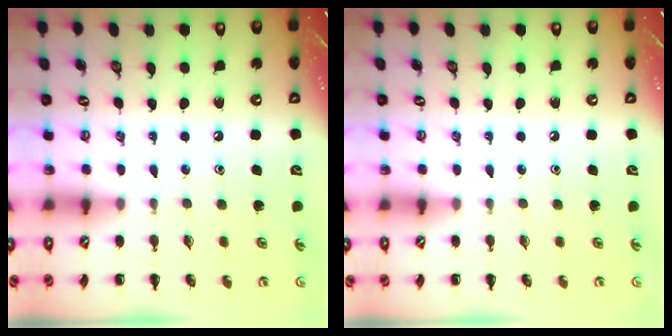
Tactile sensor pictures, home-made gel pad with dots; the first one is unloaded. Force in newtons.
{"total": 0.0}